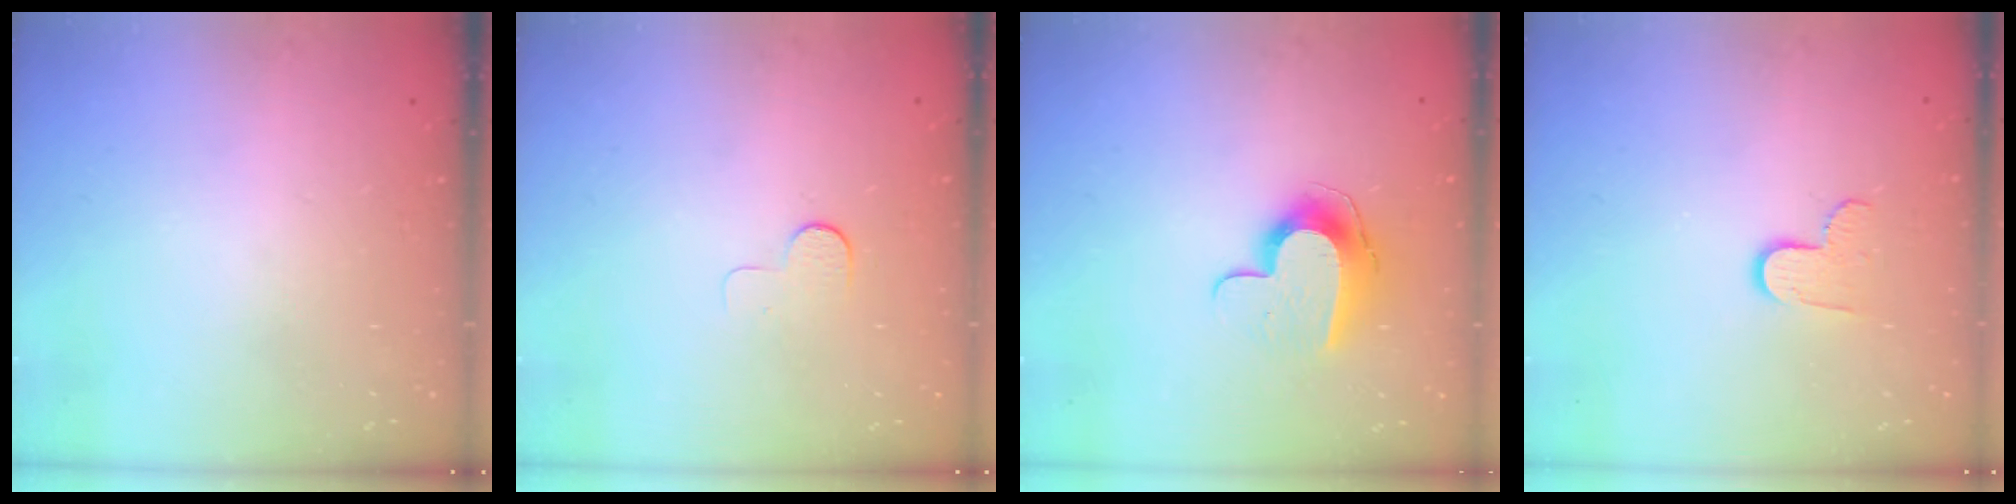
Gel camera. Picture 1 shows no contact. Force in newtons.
{"total": 4.1, "press": 4.1, "slide": 0.4}
{"total": 10.1, "press": 10.1, "slide": 0.6}
{"total": 6.7, "press": 6.6, "slide": 0.4}